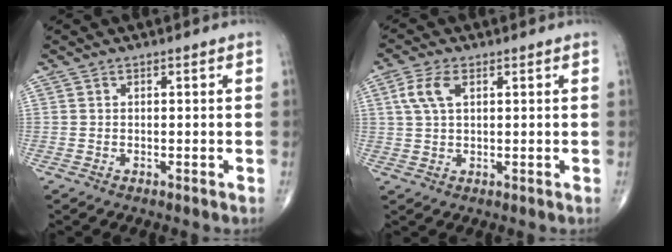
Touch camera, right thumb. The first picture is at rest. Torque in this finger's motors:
{"motor_torque": [0.10, 0.02, 0.27, 0.06, 0.04]}